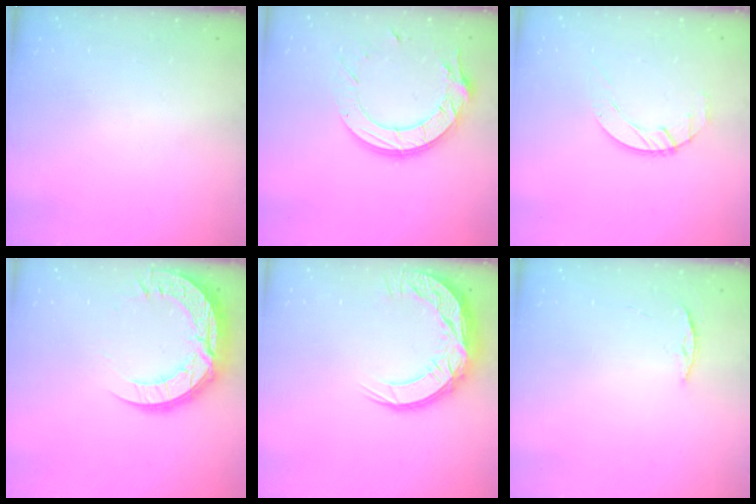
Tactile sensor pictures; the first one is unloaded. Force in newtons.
{"total": 15.2, "press": 15.2, "slide": 1.3}
{"total": 2.7, "press": 2.7, "slide": 0.3}
{"total": 16.3, "press": 16.3, "slide": 1.4}
{"total": 15.4, "press": 15.3, "slide": 1.0}
{"total": 3.5, "press": 3.5, "slide": 0.4}